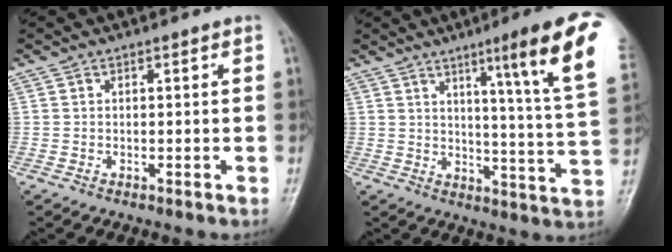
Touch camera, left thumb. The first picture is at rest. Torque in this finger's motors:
{"motor_torque": [1.32, -0.11, 1.59, -1.18, 0.13]}